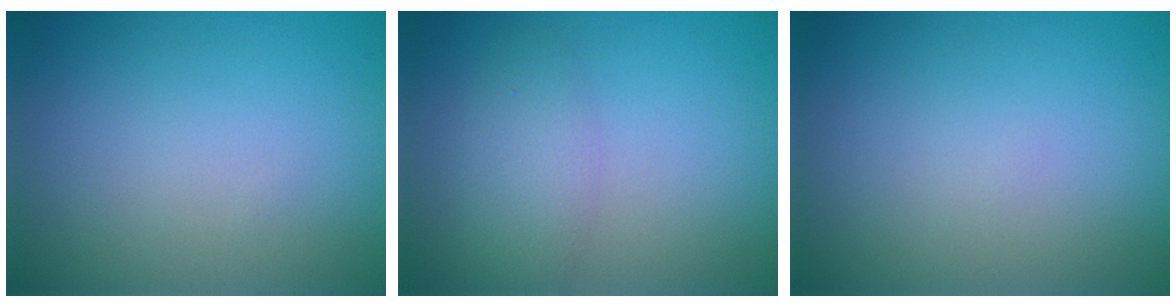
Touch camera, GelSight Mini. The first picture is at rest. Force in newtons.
{"total": 2.6, "press": 2.6, "slide": 0.2}
{"total": 0.0}